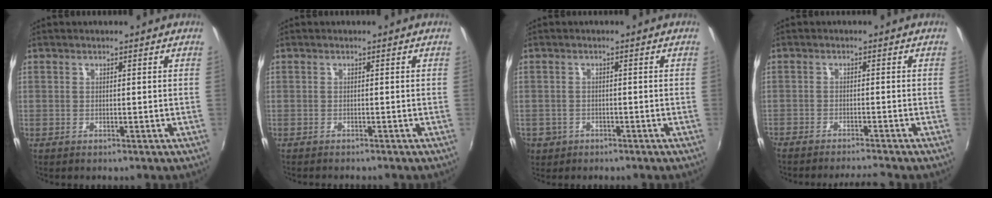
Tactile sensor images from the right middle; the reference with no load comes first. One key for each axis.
{"total": 1.7, "fx": -1.6, "fy": 0.1, "fz": 0.5, "tx": -0.016, "ty": -0.010, "tz": -0.025}
{"total": 5.2, "fx": -2.2, "fy": 4.4, "fz": 1.7, "tx": -0.054, "ty": -0.005, "tz": -0.033}
{"total": 5.0, "fx": -4.7, "fy": 0.0, "fz": 1.7, "tx": -0.050, "ty": -0.006, "tz": -0.078}